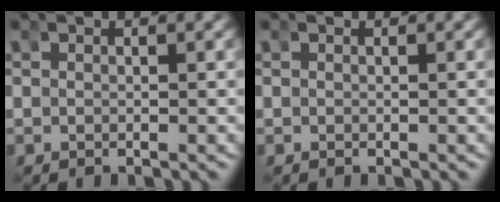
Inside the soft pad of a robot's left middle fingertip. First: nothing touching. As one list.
[{"total": 0.0}]